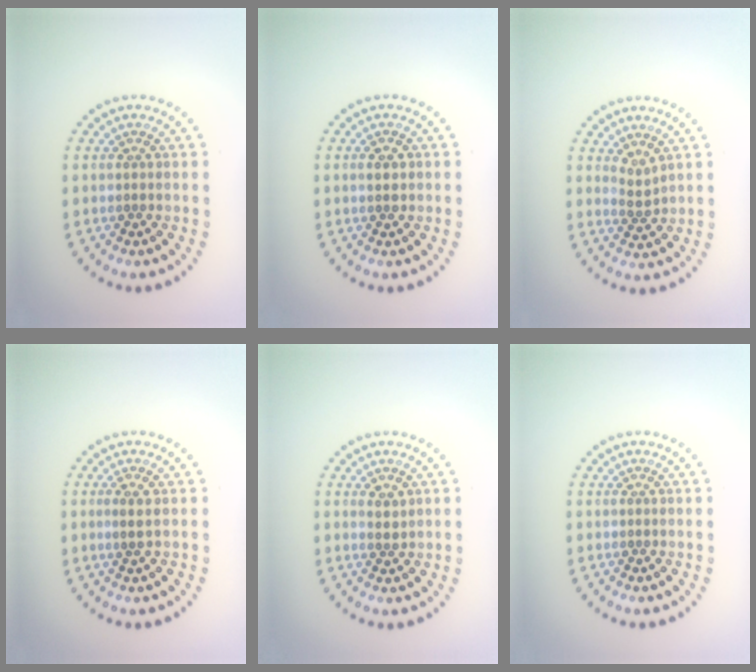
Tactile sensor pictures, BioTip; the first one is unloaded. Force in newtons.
{"total": 0.8, "press": 0.8, "slide": 0.1}
{"total": 1.4, "press": 1.0, "slide": 1.1}
{"total": 1.1, "press": 0.9, "slide": 0.5}
{"total": 1.2, "press": 1.0, "slide": 0.6}
{"total": 0.0}